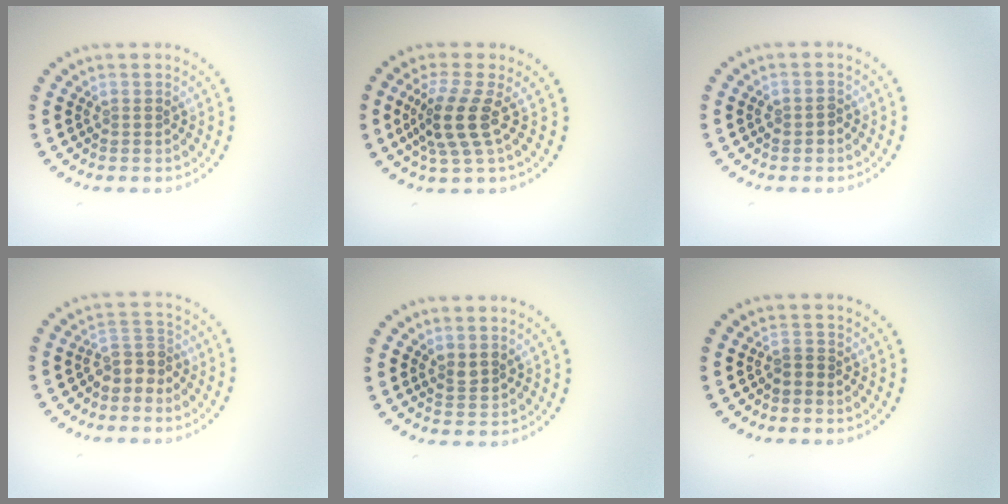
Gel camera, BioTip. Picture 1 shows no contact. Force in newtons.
{"total": 3.8, "press": 2.9, "slide": 2.4}
{"total": 1.1, "press": 1.1, "slide": 0.2}
{"total": 2.5, "press": 2.0, "slide": 1.5}
{"total": 1.4, "press": 1.2, "slide": 0.7}
{"total": 0.6, "press": 0.4, "slide": 0.5}